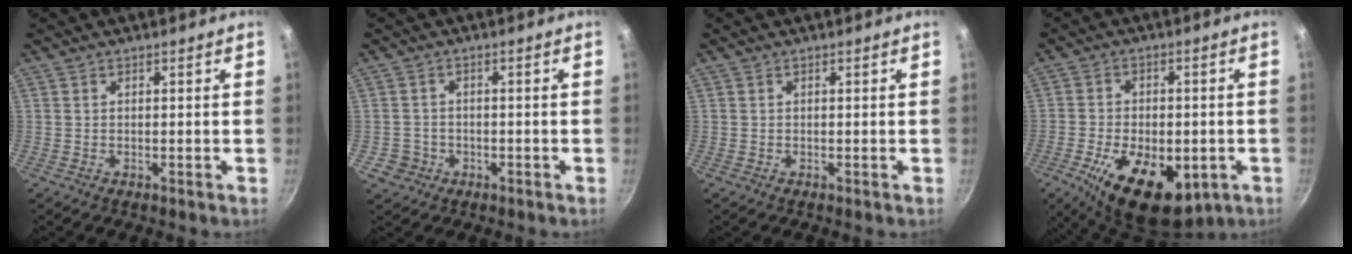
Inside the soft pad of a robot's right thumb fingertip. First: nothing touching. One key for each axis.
{"total": 3.5, "fx": -1.2, "fy": 3.3, "fz": 0.6, "tx": -0.002, "ty": 0.021, "tz": -0.011}
{"total": 0.0}
{"total": 17.3, "fx": -6.2, "fy": 9.7, "fz": 12.9, "tx": -0.199, "ty": 0.000, "tz": -0.086}